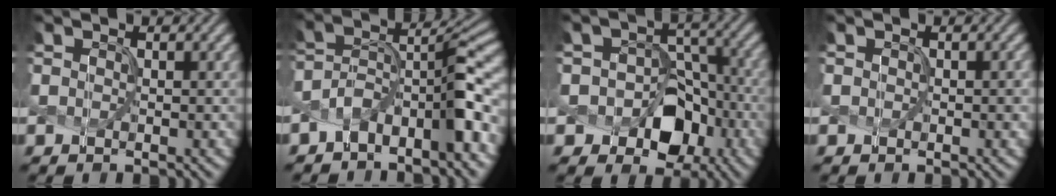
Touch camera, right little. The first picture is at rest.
{"total": 7.7, "force": [-3.9, 3.0, 6.0], "torque": [-0.090, 0.013, -0.083]}
{"total": 6.7, "force": [-2.3, 5.1, 3.7], "torque": [-0.033, 0.000, -0.039]}
{"total": 0.6, "force": [0.0, 0.5, 0.4], "torque": [-0.004, -0.003, 0.000]}